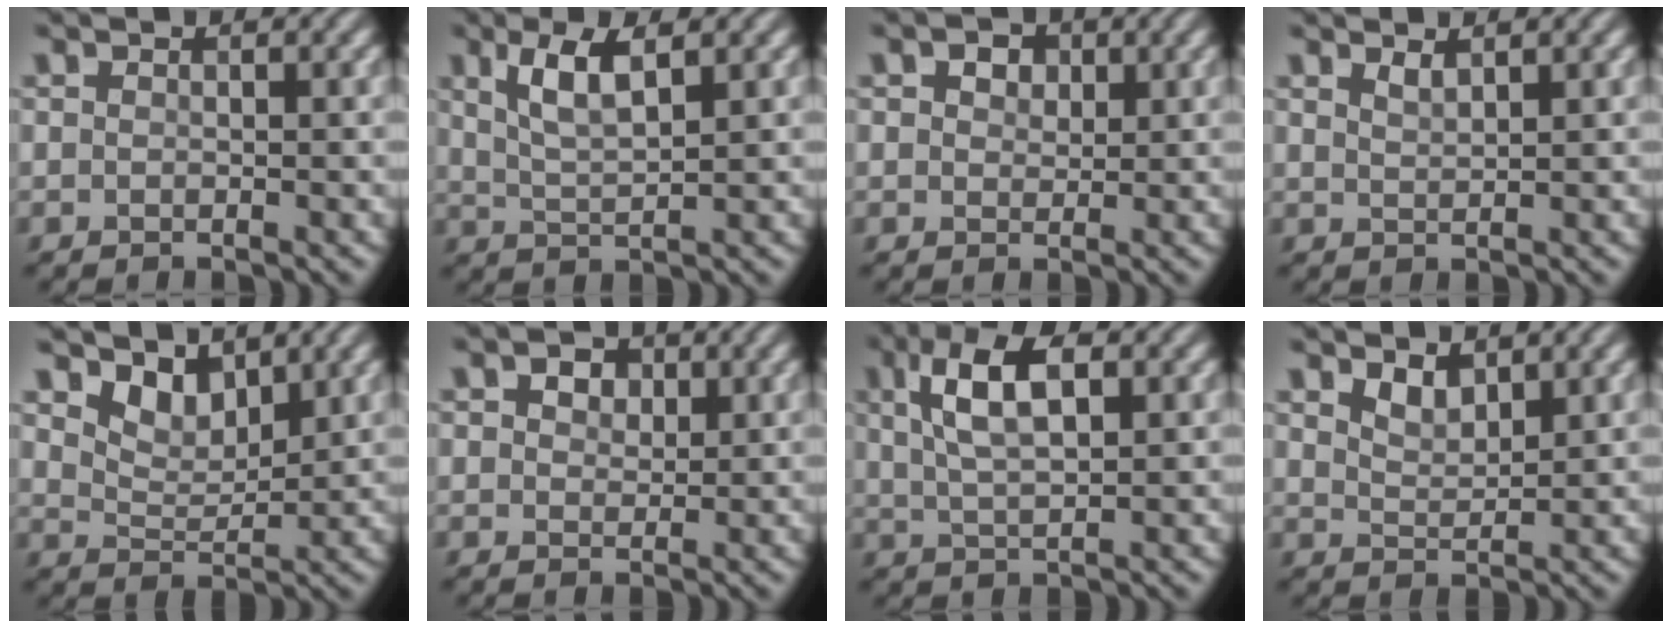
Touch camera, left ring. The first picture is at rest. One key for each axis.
{"total": 3.7, "fx": 1.8, "fy": 1.1, "fz": 3.1, "tx": -0.065, "ty": 0.000, "tz": 0.037}
{"total": 2.9, "fx": 1.5, "fy": 1.9, "fz": 1.6, "tx": -0.024, "ty": 0.005, "tz": 0.010}
{"total": 1.1, "fx": 0.9, "fy": 0.2, "fz": 0.5, "tx": -0.010, "ty": 0.000, "tz": 0.018}
{"total": 3.1, "fx": 2.5, "fy": 1.4, "fz": 1.1, "tx": -0.030, "ty": -0.011, "tz": 0.041}
{"total": 3.3, "fx": 1.7, "fy": 2.1, "fz": 1.8, "tx": -0.028, "ty": 0.005, "tz": 0.011}
{"total": 6.0, "fx": 2.1, "fy": 2.5, "fz": 5.0, "tx": -0.097, "ty": 0.009, "tz": 0.036}
{"total": 1.9, "fx": 1.4, "fy": 0.8, "fz": 0.9, "tx": -0.020, "ty": -0.004, "tz": 0.031}